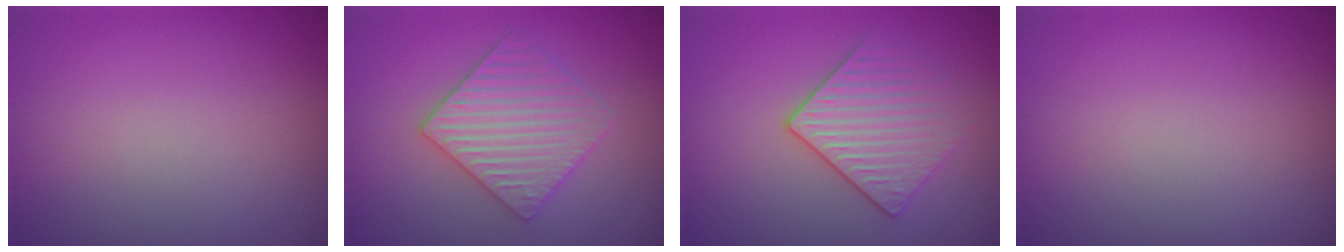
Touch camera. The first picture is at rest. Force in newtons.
{"total": 3.5, "press": 3.4, "slide": 0.7}
{"total": 3.2, "press": 3.0, "slide": 1.2}
{"total": 0.0}